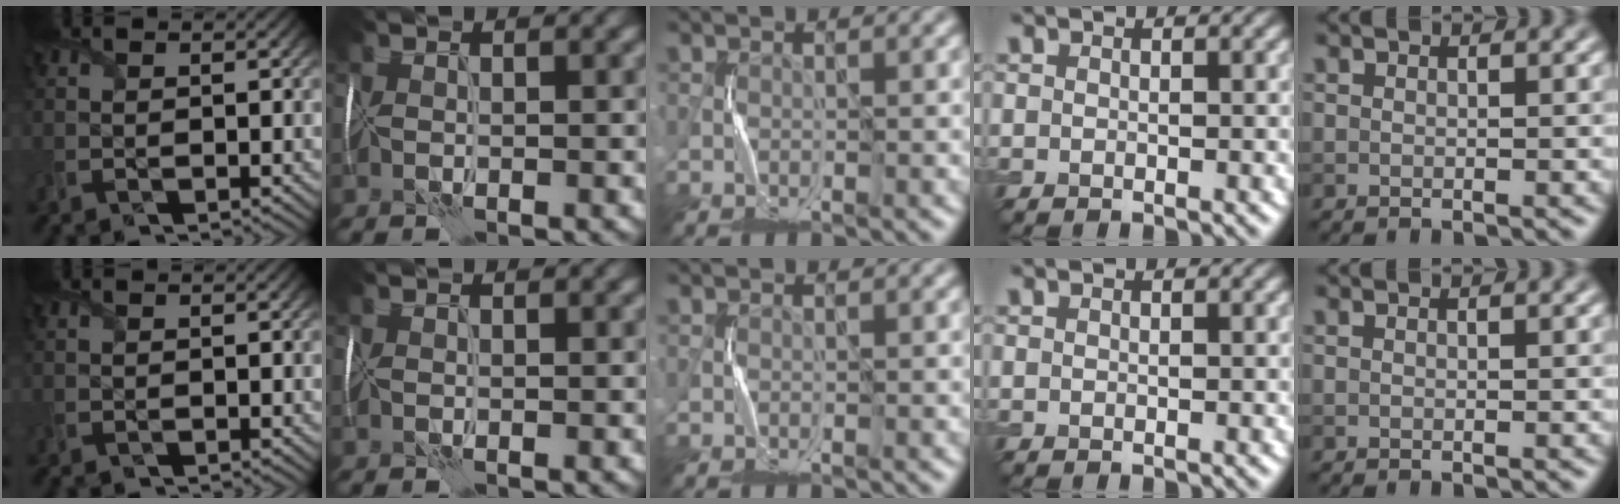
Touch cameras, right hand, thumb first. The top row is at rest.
{}